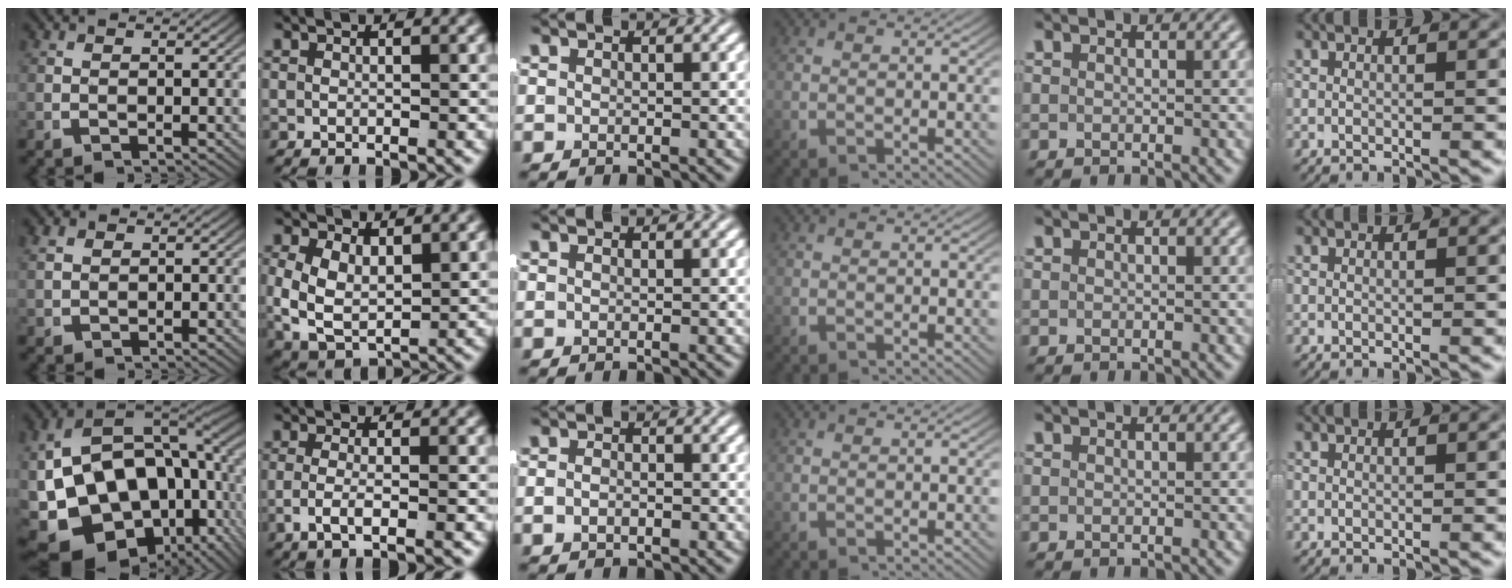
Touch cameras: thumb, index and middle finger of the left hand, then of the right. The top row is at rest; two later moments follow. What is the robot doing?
{"motion": "lift_and_place", "object": "shorts"}